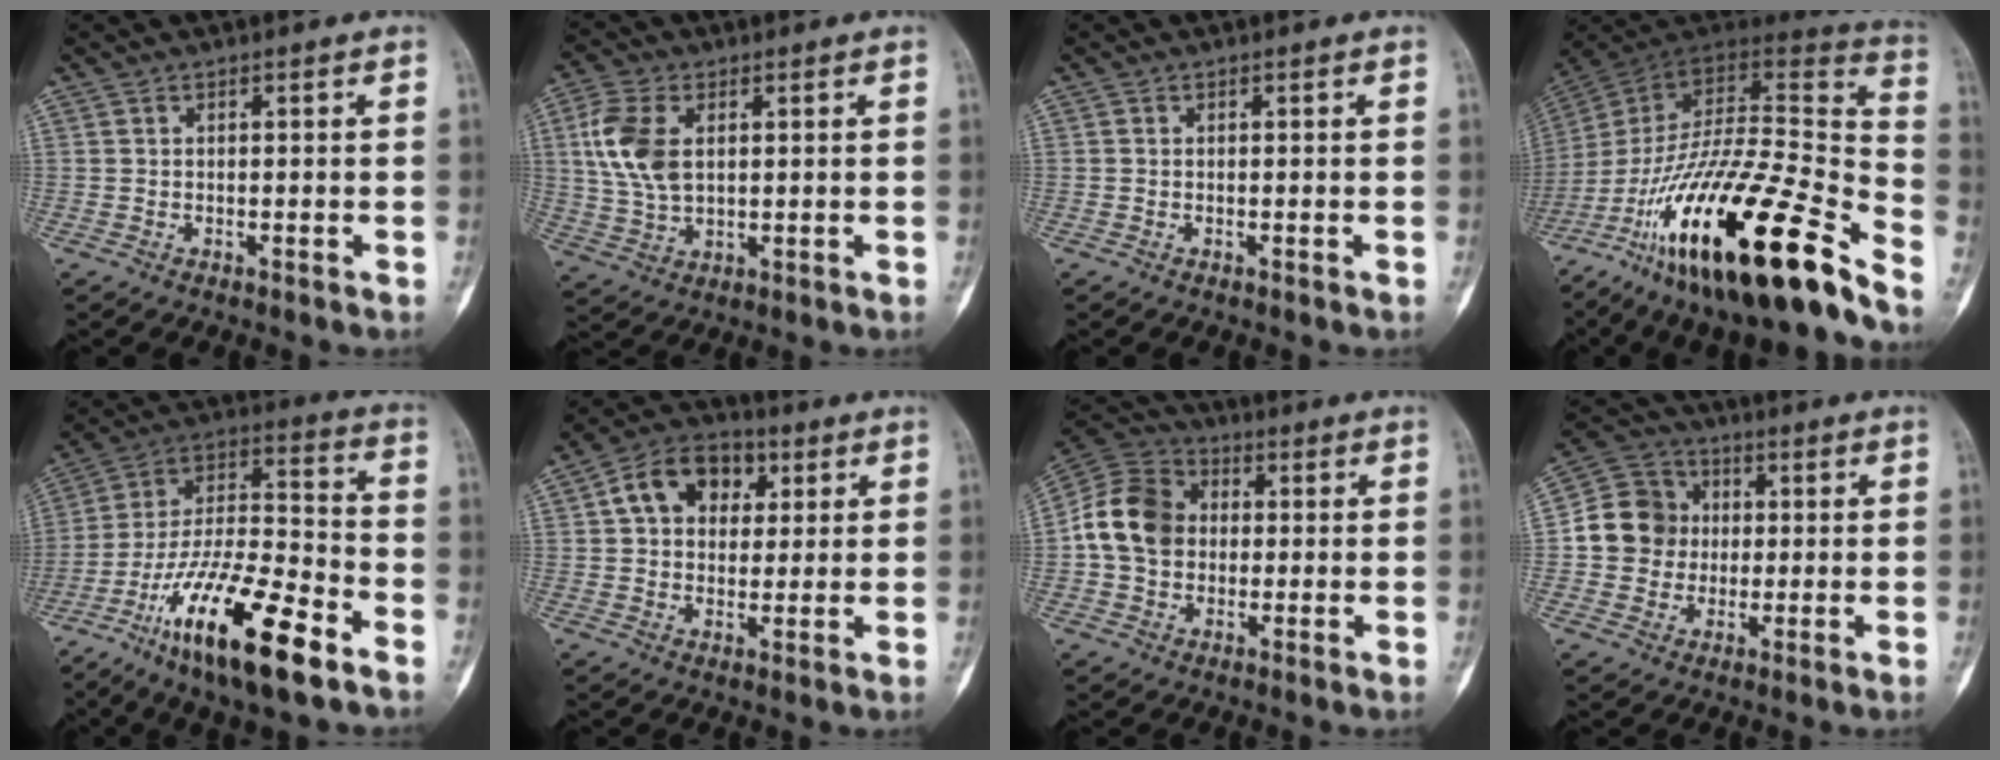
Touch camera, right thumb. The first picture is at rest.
{"total": 8.8, "force": [1.8, 6.0, 6.2], "torque": [-0.125, 0.002, 0.039]}
{"total": 0.0}
{"total": 34.2, "force": [-20.3, 8.1, 26.3], "torque": [-0.385, 0.060, -0.334]}
{"total": 22.8, "force": [-12.7, 6.1, 17.9], "torque": [-0.345, 0.055, -0.227]}
{"total": 11.4, "force": [3.3, 8.5, 6.9], "torque": [-0.081, 0.009, 0.045]}
{"total": 12.6, "force": [0.3, 10.2, 7.3], "torque": [-0.115, 0.026, -0.006]}
{"total": 11.1, "force": [0.2, 10.3, 4.2], "torque": [-0.049, 0.022, -0.005]}